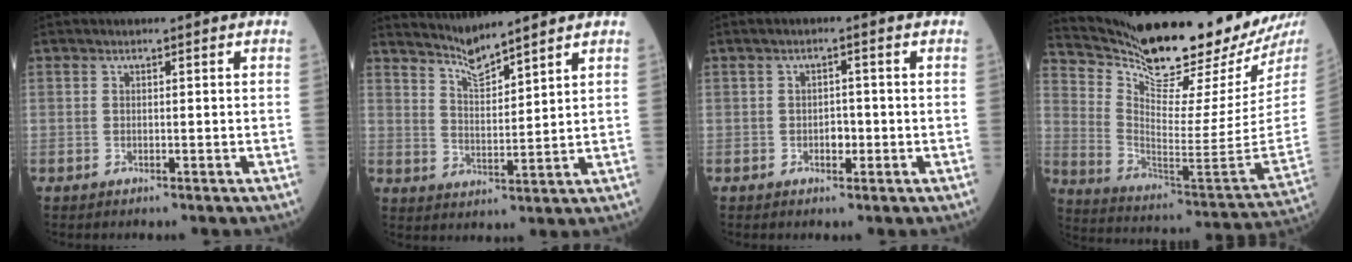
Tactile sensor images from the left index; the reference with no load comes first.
{"total": 5.8, "force": [5.5, -0.5, 1.5], "torque": [-0.037, -0.005, 0.109]}
{"total": 2.0, "force": [-0.5, 1.0, 1.7], "torque": [-0.024, 0.003, -0.008]}
{"total": 24.2, "force": [21.1, 0.4, 11.9], "torque": [-0.212, -0.097, 0.323]}